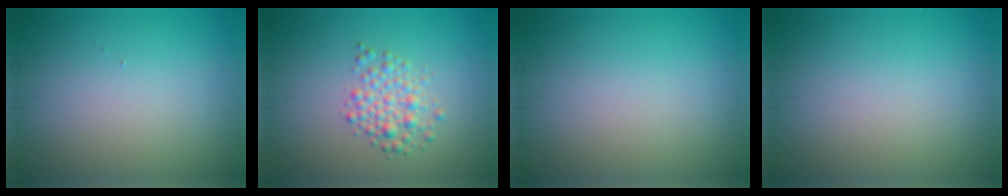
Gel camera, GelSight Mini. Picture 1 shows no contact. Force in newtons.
{"total": 2.6, "press": 2.5, "slide": 0.0}
{"total": 0.0}
{"total": 0.0}